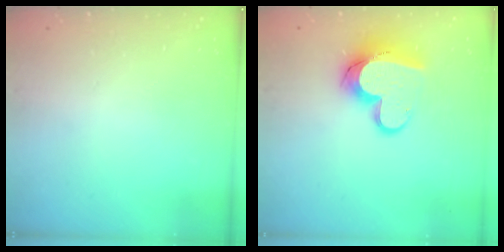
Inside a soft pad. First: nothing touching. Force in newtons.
{"total": 16.0, "press": 15.9, "slide": 1.3}